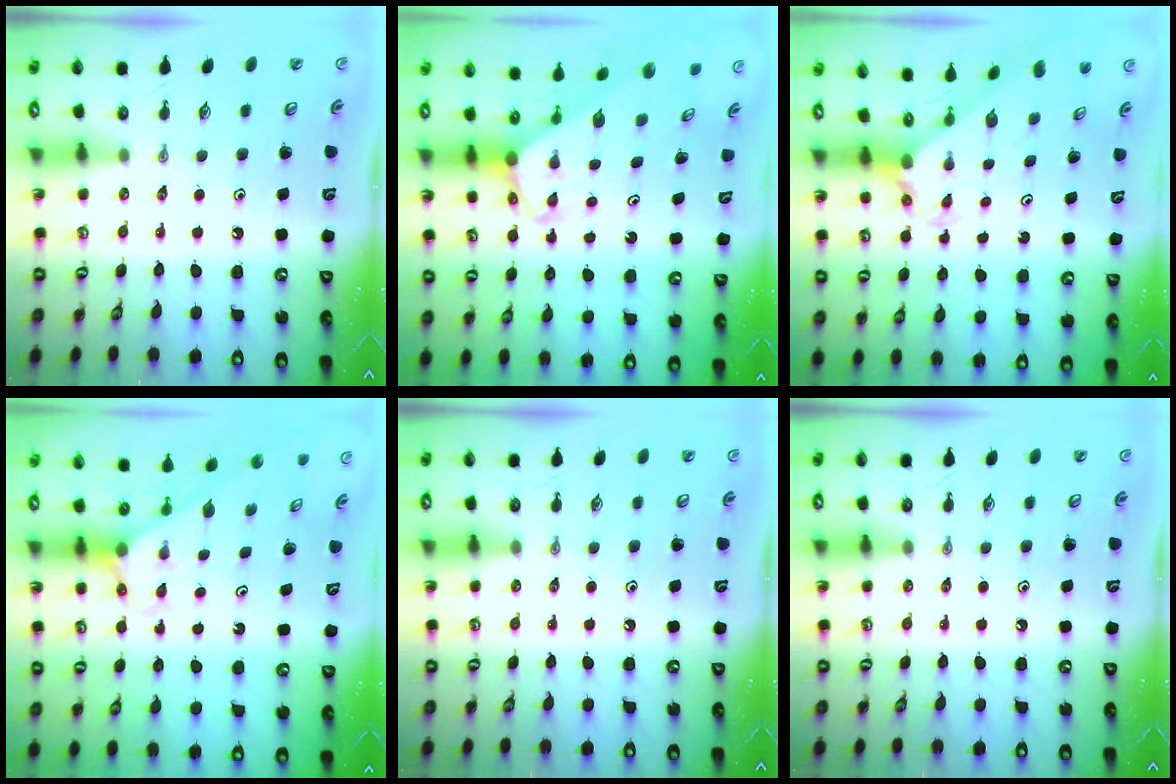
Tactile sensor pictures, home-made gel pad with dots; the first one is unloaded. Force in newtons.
{"total": 2.5, "press": 2.5, "slide": 0.1}
{"total": 2.3, "press": 2.3, "slide": 0.2}
{"total": 2.7, "press": 2.7, "slide": 0.2}
{"total": 0.0}
{"total": 0.0}